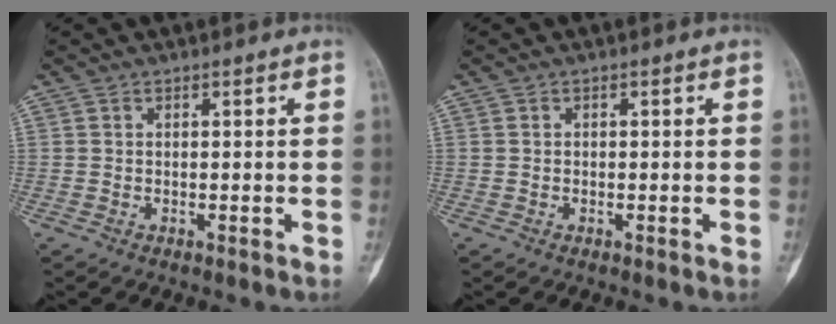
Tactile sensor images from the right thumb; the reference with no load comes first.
{"total": 0.0}